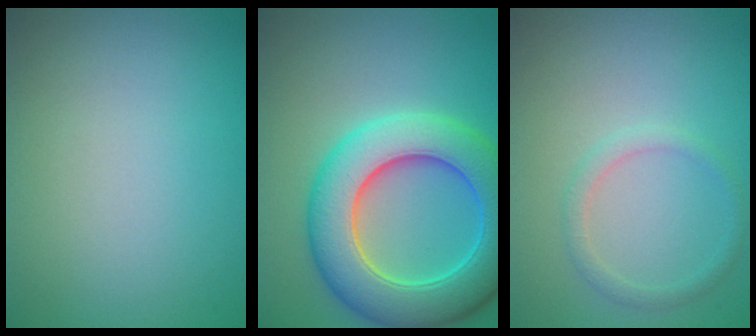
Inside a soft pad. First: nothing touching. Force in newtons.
{"total": 9.2, "press": 9.2, "slide": 0.7}
{"total": 1.3, "press": 1.3, "slide": 0.1}